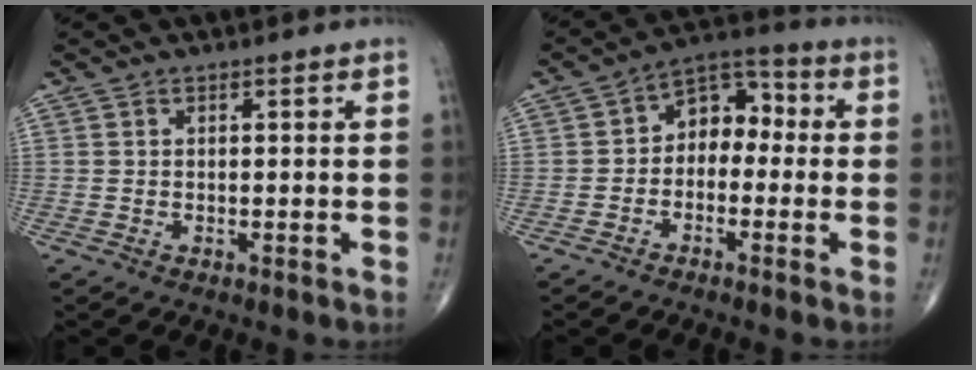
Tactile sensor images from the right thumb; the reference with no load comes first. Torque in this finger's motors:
{"motor_torque": [-0.26, 0.40, 0.16, -0.11, 0.08]}